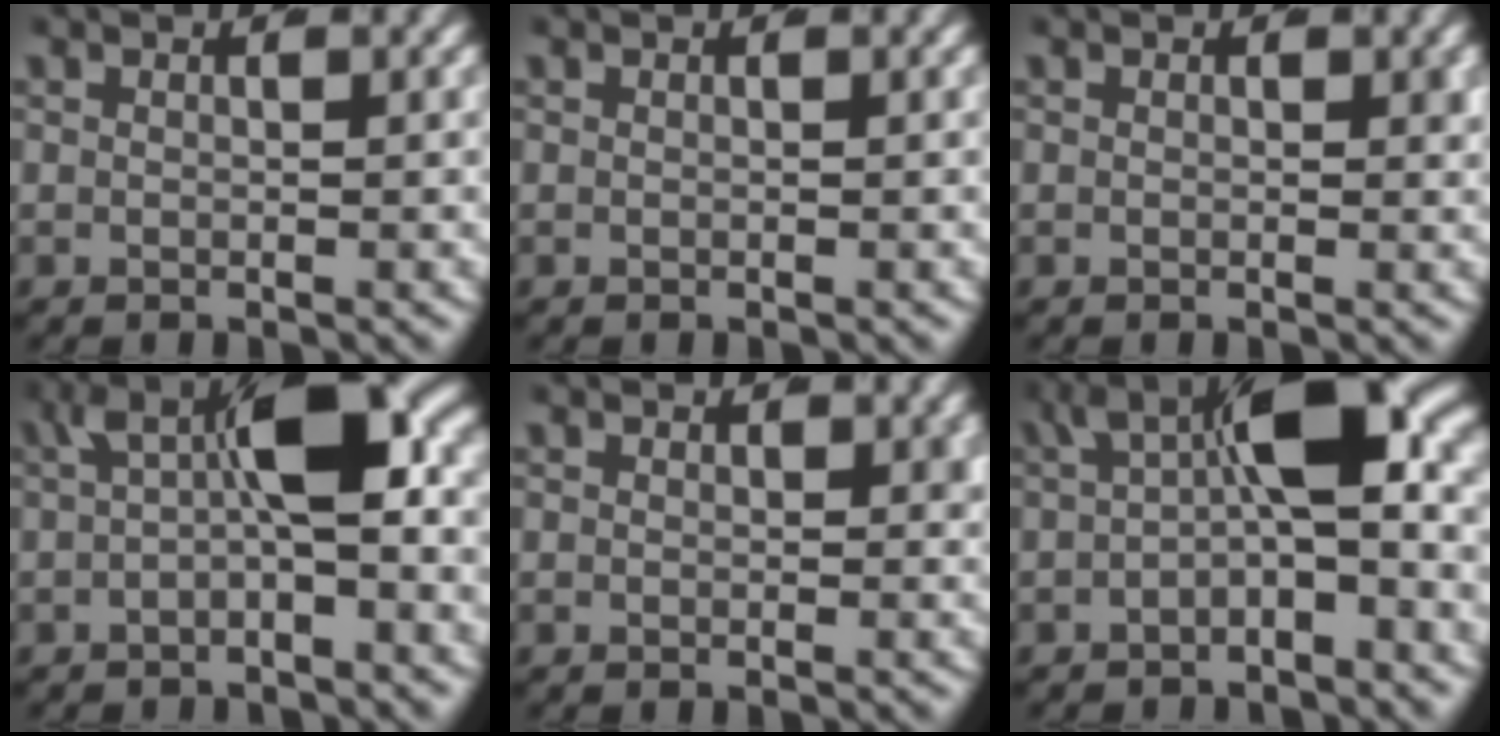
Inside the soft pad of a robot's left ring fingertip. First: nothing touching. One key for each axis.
{"total": 0.0}
{"total": 0.8, "fx": 0.1, "fy": 0.4, "fz": 0.6, "tx": -0.008, "ty": -0.005, "tz": 0.002}
{"total": 7.2, "fx": 0.9, "fy": 2.3, "fz": 6.8, "tx": -0.106, "ty": 0.009, "tz": 0.016}
{"total": 1.0, "fx": 0.3, "fy": 0.6, "fz": 0.7, "tx": -0.008, "ty": -0.010, "tz": 0.008}
{"total": 8.0, "fx": 0.7, "fy": 2.7, "fz": 7.5, "tx": -0.113, "ty": 0.002, "tz": 0.014}